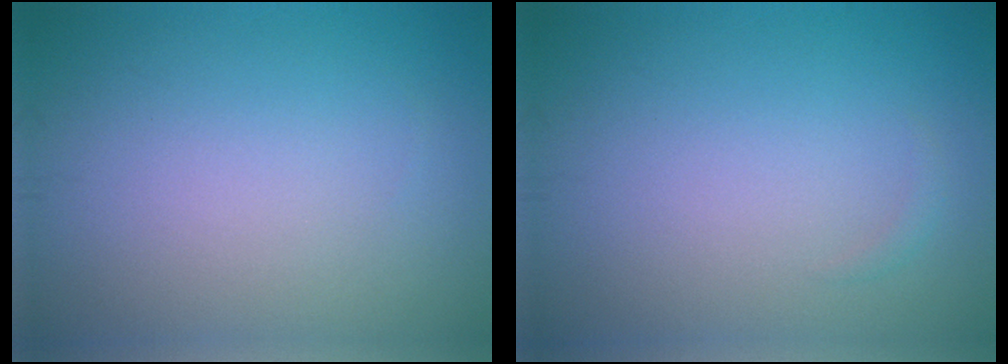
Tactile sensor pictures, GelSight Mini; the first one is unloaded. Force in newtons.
{"total": 0.5, "press": 0.5, "slide": 0.0}